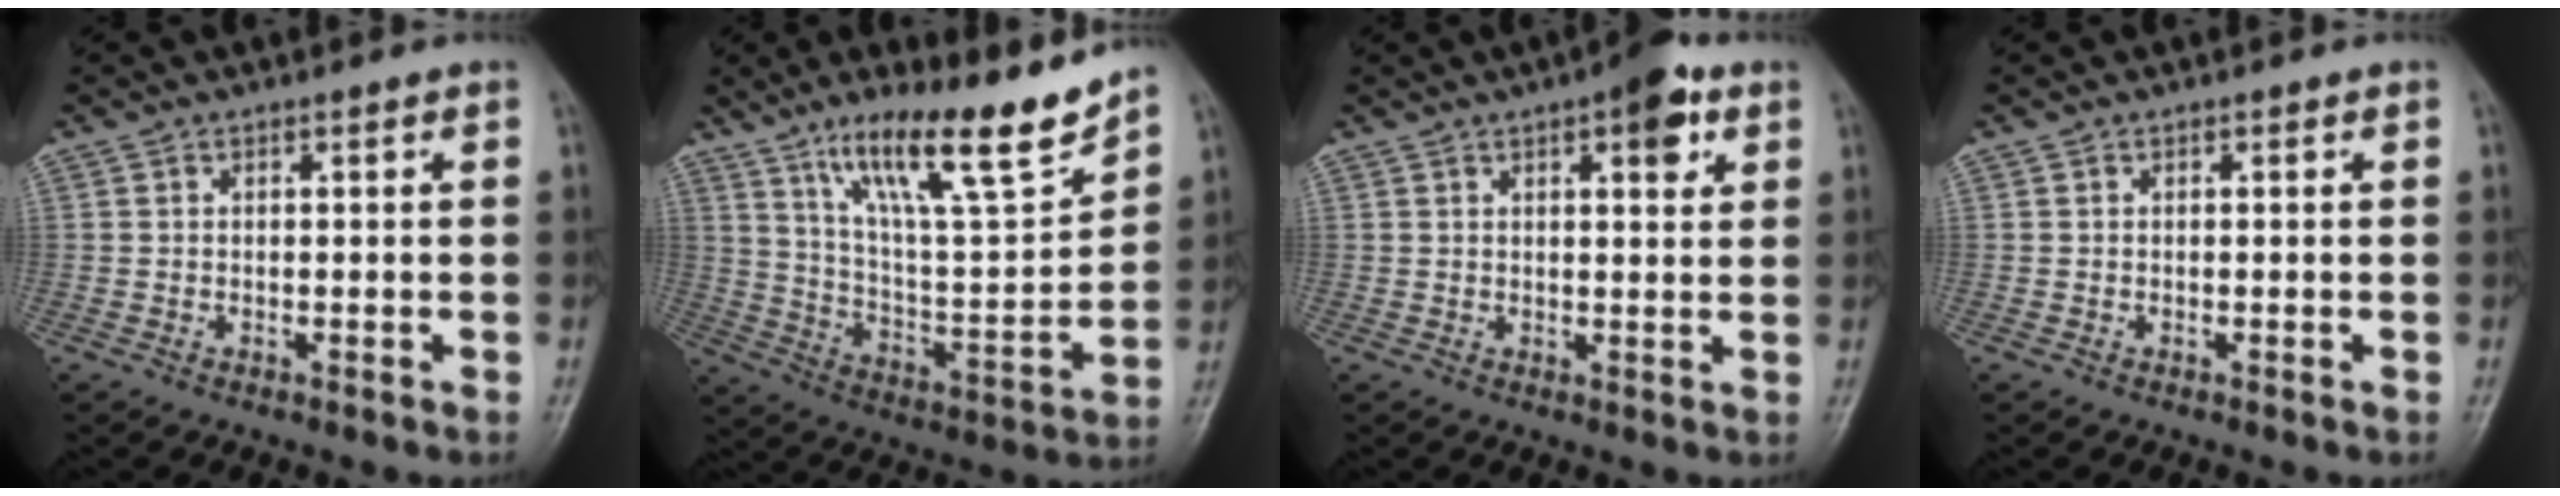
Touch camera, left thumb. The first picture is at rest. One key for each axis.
{"total": 18.6, "fx": 13.4, "fy": 3.5, "fz": 12.4, "tx": -0.175, "ty": -0.077, "tz": 0.234}
{"total": 7.0, "fx": 3.4, "fy": 2.8, "fz": 5.5, "tx": -0.051, "ty": -0.008, "tz": 0.038}
{"total": 0.0}